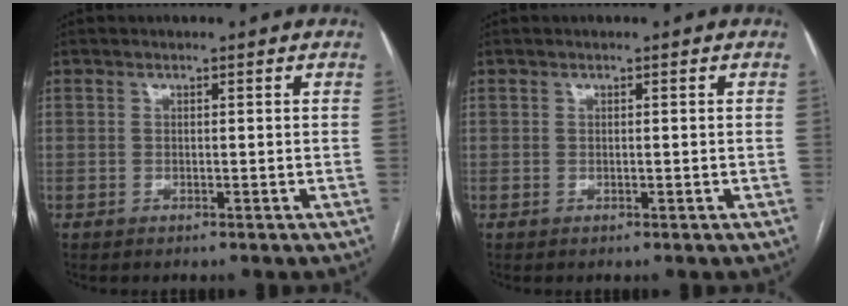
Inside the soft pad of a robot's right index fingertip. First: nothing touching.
{"total": 0.0}